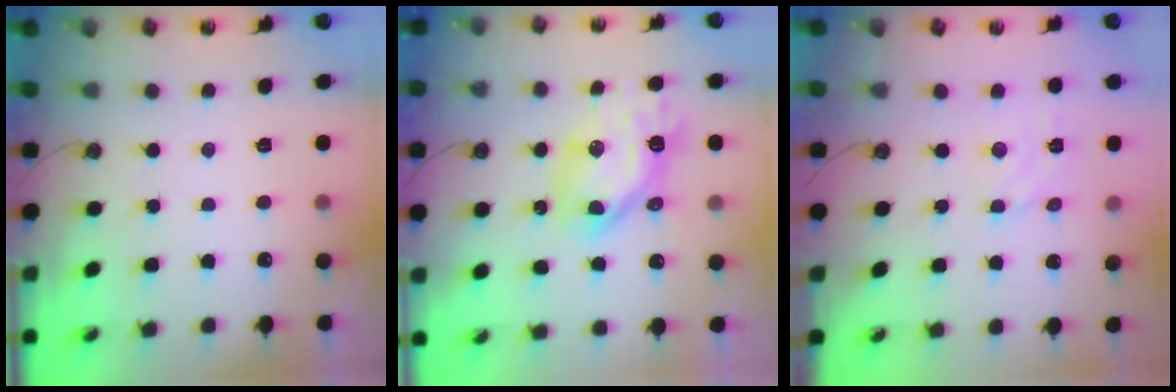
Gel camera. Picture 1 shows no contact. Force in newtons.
{"total": 12.7, "press": 12.6, "slide": 1.4}
{"total": 2.9, "press": 2.8, "slide": 0.3}